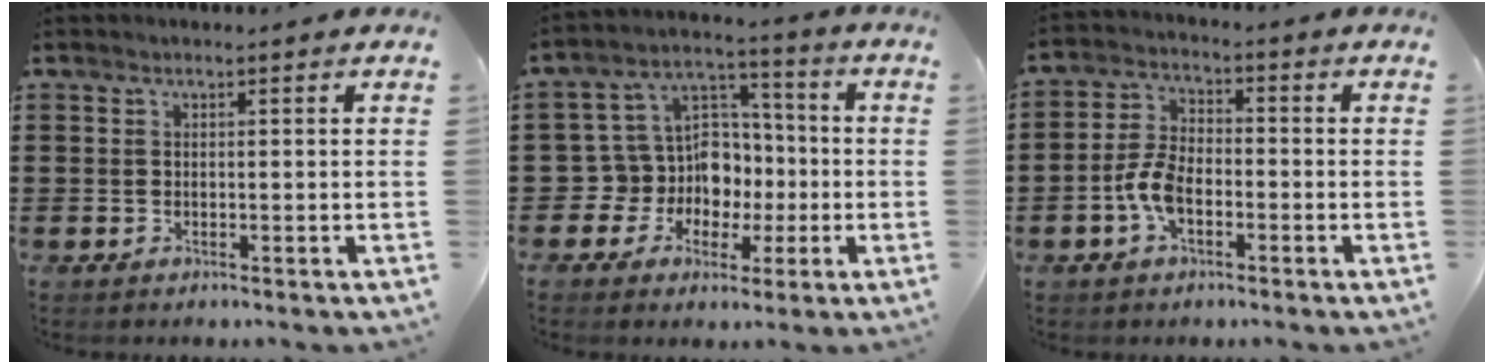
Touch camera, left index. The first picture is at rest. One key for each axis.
{"total": 9.9, "fx": -0.6, "fy": 9.4, "fz": 3.3, "tx": -0.114, "ty": -0.005, "tz": -0.003}
{"total": 6.0, "fx": -2.1, "fy": 3.2, "fz": 4.6, "tx": -0.113, "ty": 0.001, "tz": -0.048}